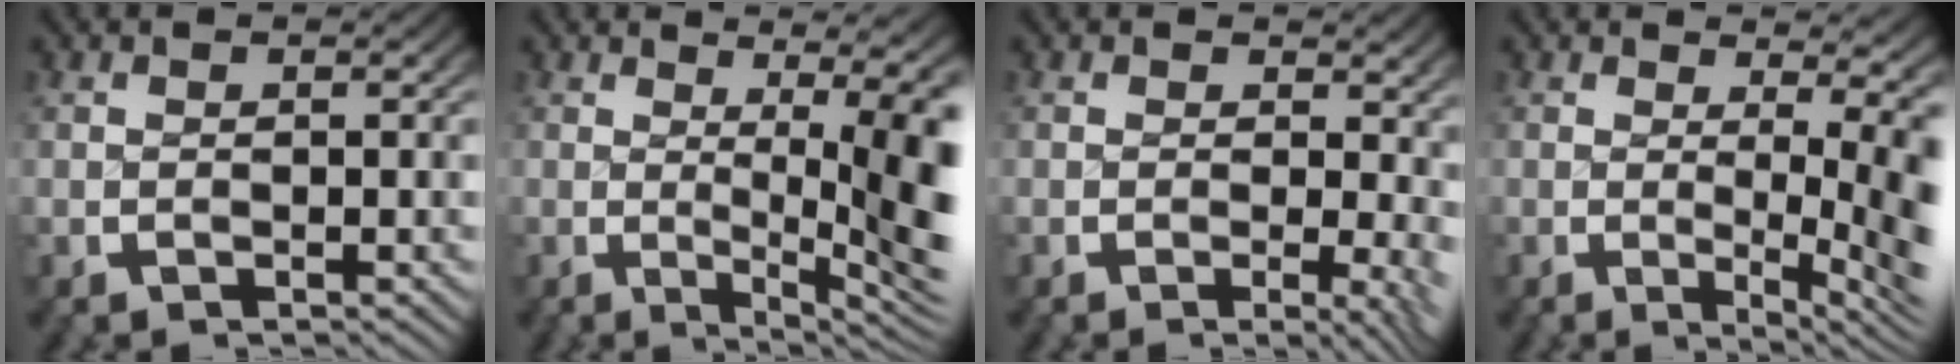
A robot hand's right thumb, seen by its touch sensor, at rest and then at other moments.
{"total": 8.9, "force": [0.2, 3.7, 8.0], "torque": [-0.099, -0.019, 0.003]}
{"total": 3.6, "force": [-0.4, 1.8, 3.1], "torque": [-0.025, -0.014, -0.009]}
{"total": 6.0, "force": [0.1, 2.3, 5.6], "torque": [-0.064, -0.015, -0.001]}